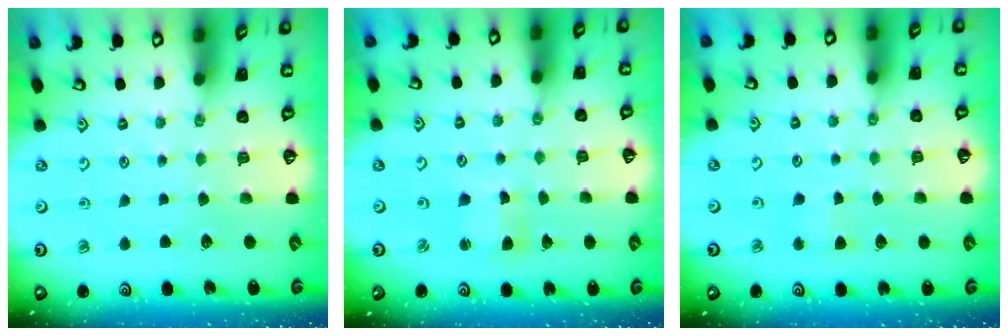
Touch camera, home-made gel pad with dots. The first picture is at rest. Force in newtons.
{"total": 3.7, "press": 3.7, "slide": 0.3}
{"total": 2.3, "press": 2.3, "slide": 0.4}